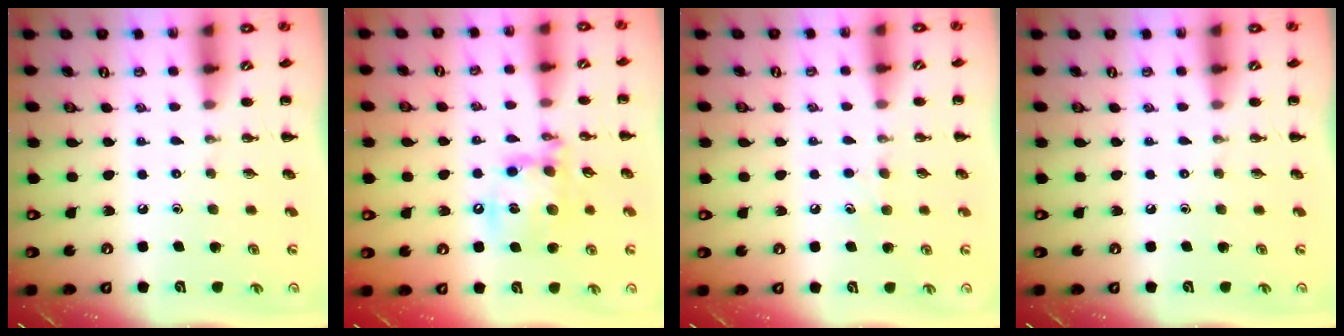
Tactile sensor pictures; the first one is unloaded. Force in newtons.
{"total": 14.6, "press": 14.3, "slide": 3.0}
{"total": 3.9, "press": 3.7, "slide": 1.3}
{"total": 0.0}